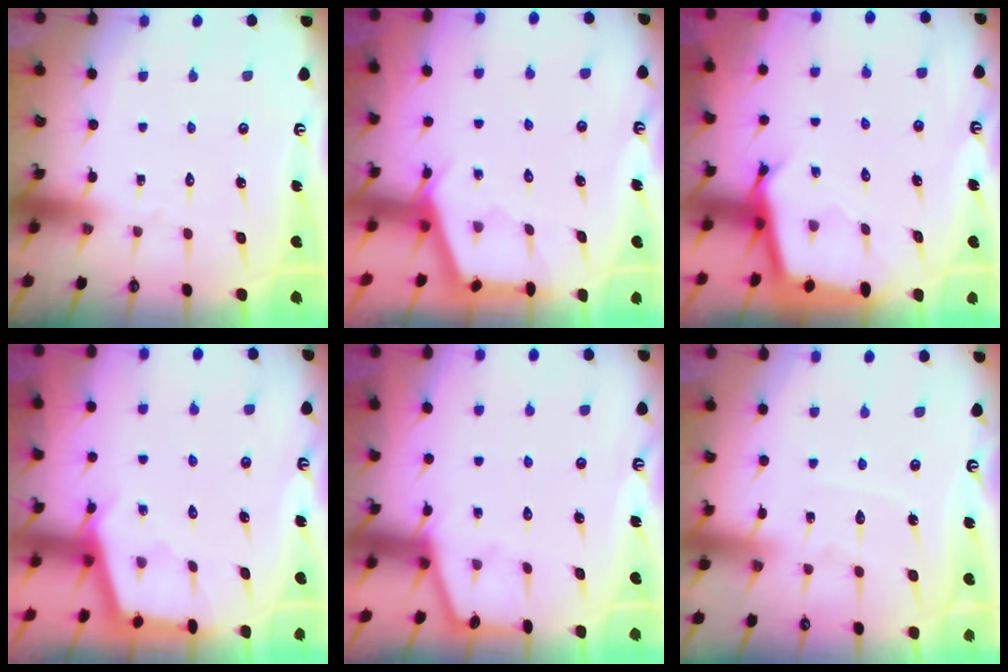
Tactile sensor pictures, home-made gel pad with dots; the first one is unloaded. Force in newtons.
{"total": 2.9, "press": 2.9, "slide": 0.3}
{"total": 2.7, "press": 2.7, "slide": 0.1}
{"total": 2.4, "press": 2.4, "slide": 0.2}
{"total": 1.6, "press": 1.6, "slide": 0.3}
{"total": 6.1, "press": 6.0, "slide": 0.7}